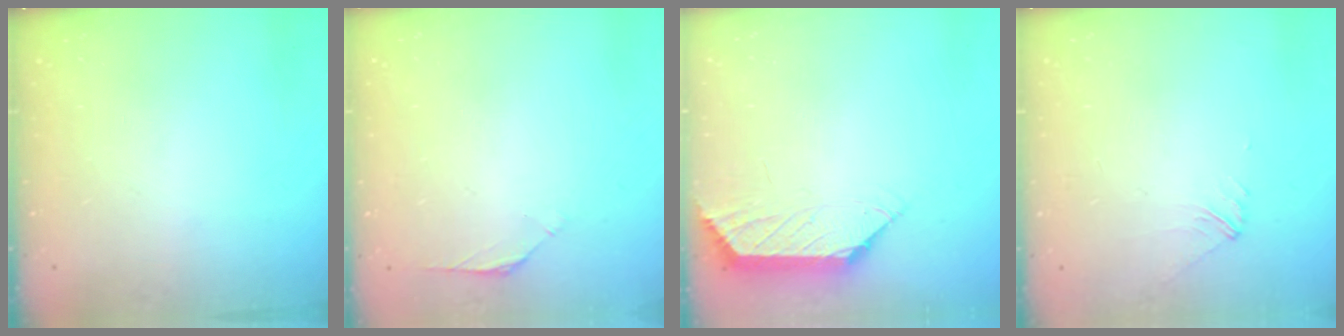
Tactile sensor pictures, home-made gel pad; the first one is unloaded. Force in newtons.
{"total": 1.8, "press": 1.7, "slide": 0.6}
{"total": 3.2, "press": 3.1, "slide": 0.6}
{"total": 2.7, "press": 2.7, "slide": 0.5}